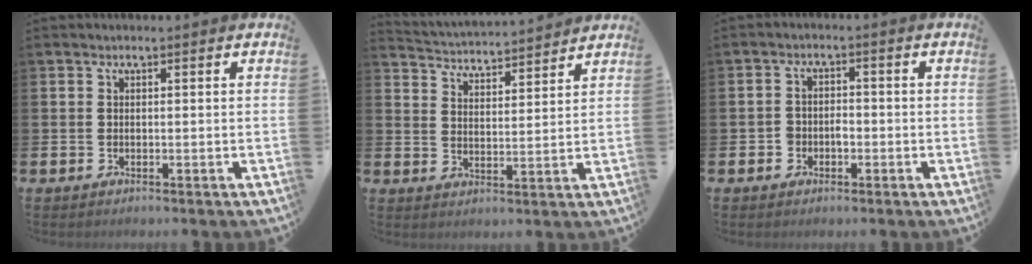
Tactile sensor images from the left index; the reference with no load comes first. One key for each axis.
{"total": 4.1, "fx": 4.1, "fy": 0.3, "fz": -0.2, "tx": -0.015, "ty": -0.036, "tz": 0.068}
{"total": 2.1, "fx": -0.9, "fy": 1.7, "fz": 0.8, "tx": -0.004, "ty": -0.001, "tz": -0.024}